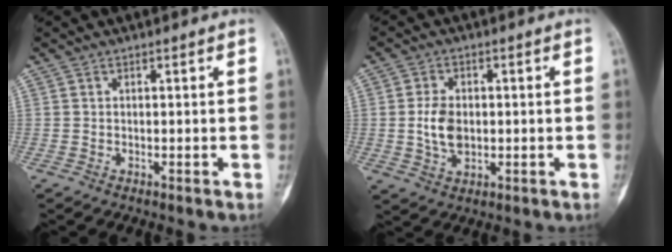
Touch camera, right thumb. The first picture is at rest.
{"total": 6.3, "force": [-0.1, 4.2, 4.6], "torque": [-0.079, -0.001, 0.002]}